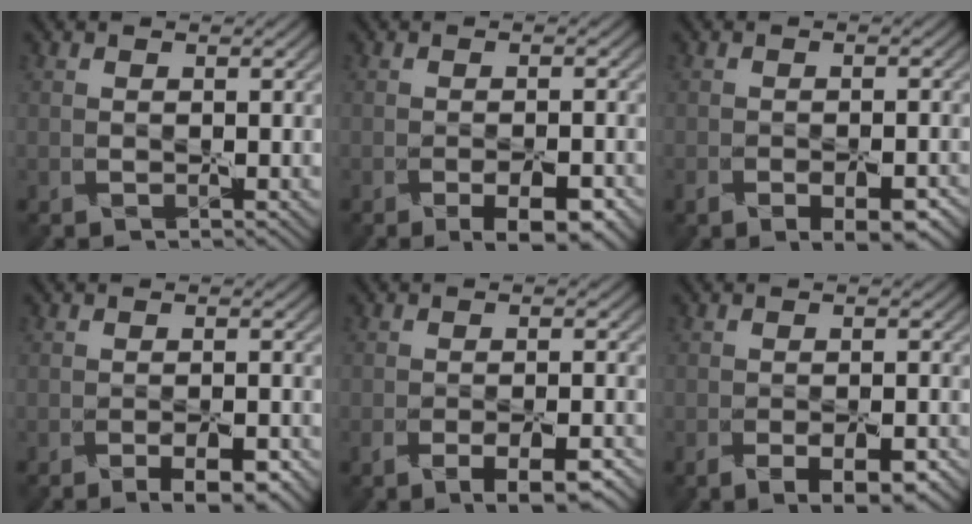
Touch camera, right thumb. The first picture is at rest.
{"total": 3.8, "force": [-2.3, 1.1, 2.8], "torque": [-0.031, 0.000, -0.023]}
{"total": 5.6, "force": [-3.3, 2.3, 3.9], "torque": [-0.050, -0.011, -0.038]}
{"total": 3.3, "force": [-2.2, 0.7, 2.4], "torque": [-0.024, 0.003, -0.025]}
{"total": 5.1, "force": [-3.3, 1.4, 3.7], "torque": [-0.046, -0.002, -0.046]}
{"total": 4.9, "force": [-3.0, 1.6, 3.5], "torque": [-0.044, -0.001, -0.038]}